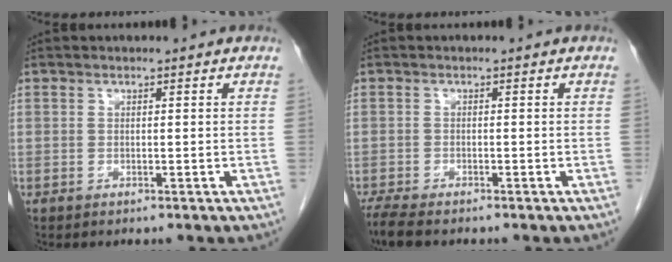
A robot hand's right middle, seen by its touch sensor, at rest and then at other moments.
{"total": 3.7, "force": [-3.2, 0.4, 2.0], "torque": [-0.049, -0.016, -0.055]}